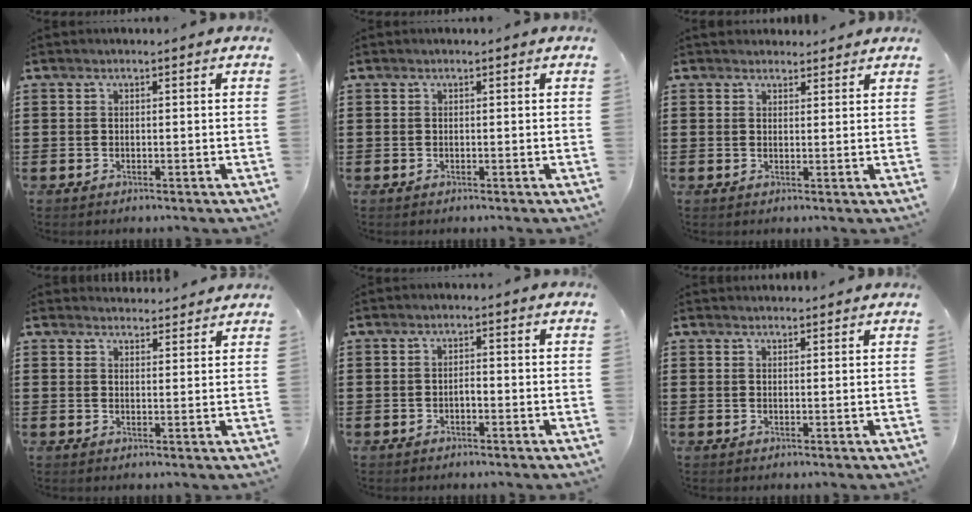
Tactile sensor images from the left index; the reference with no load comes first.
{"total": 0.0}
{"total": 2.0, "force": [1.8, 0.9, -0.3], "torque": [0.008, 0.001, 0.034]}
{"total": 2.7, "force": [2.7, 0.3, -0.2], "torque": [0.003, -0.011, 0.049]}
{"total": 1.2, "force": [-0.6, 0.4, 0.9], "torque": [-0.022, 0.000, -0.011]}
{"total": 1.3, "force": [1.3, 0.1, 0.0], "torque": [-0.003, 0.001, 0.025]}